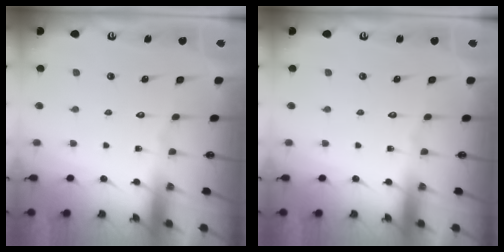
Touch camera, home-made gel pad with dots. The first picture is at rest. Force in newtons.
{"total": 0.0}